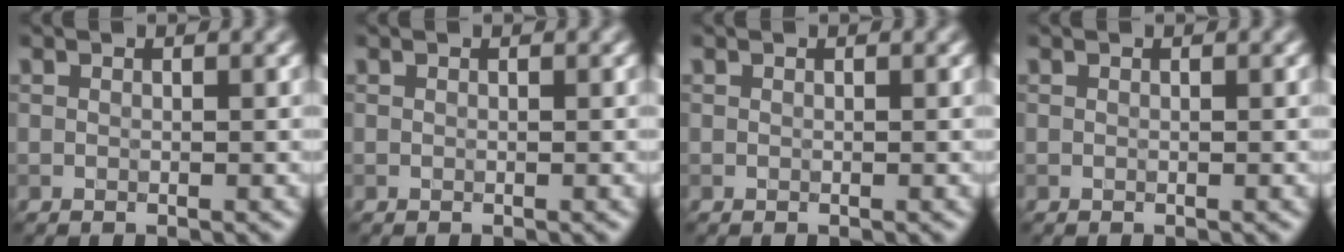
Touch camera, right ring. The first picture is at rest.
{"total": 0.0}
{"total": 0.0}
{"total": 0.0}